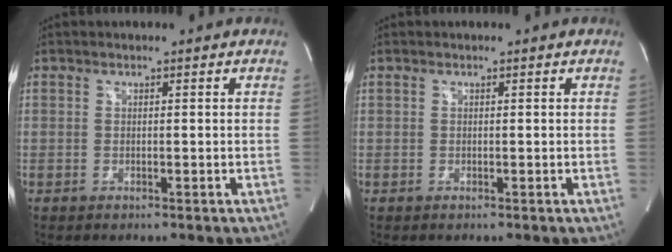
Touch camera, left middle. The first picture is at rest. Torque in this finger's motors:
{"motor_torque": [-0.05, 0.07, 0.00, -0.01]}